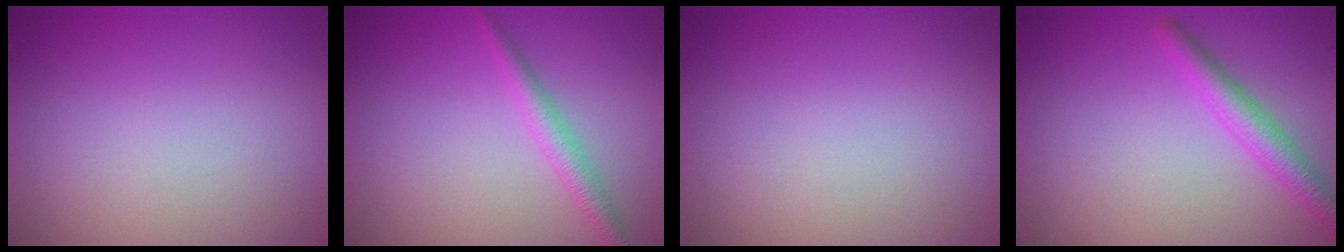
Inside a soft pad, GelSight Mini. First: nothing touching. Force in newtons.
{"total": 2.0, "press": 2.0, "slide": 0.1}
{"total": 0.0}
{"total": 2.8, "press": 2.8, "slide": 0.1}